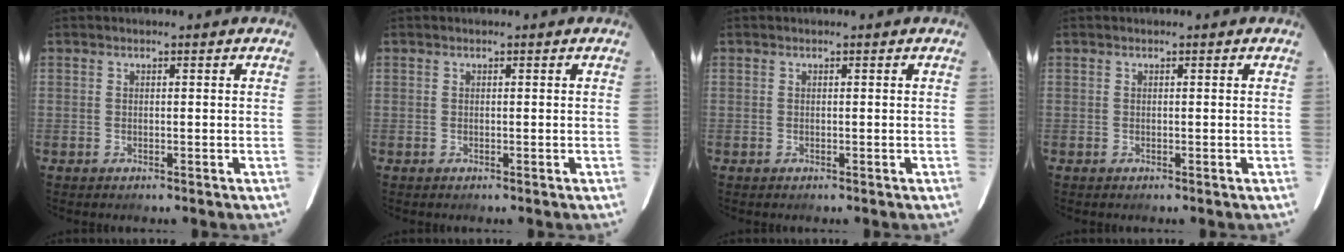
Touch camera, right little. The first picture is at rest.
{"total": 0.0}
{"total": 0.0}
{"total": 0.0}